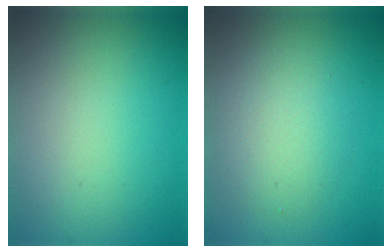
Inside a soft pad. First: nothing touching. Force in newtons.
{"total": 3.2, "press": 3.2, "slide": 0.1}